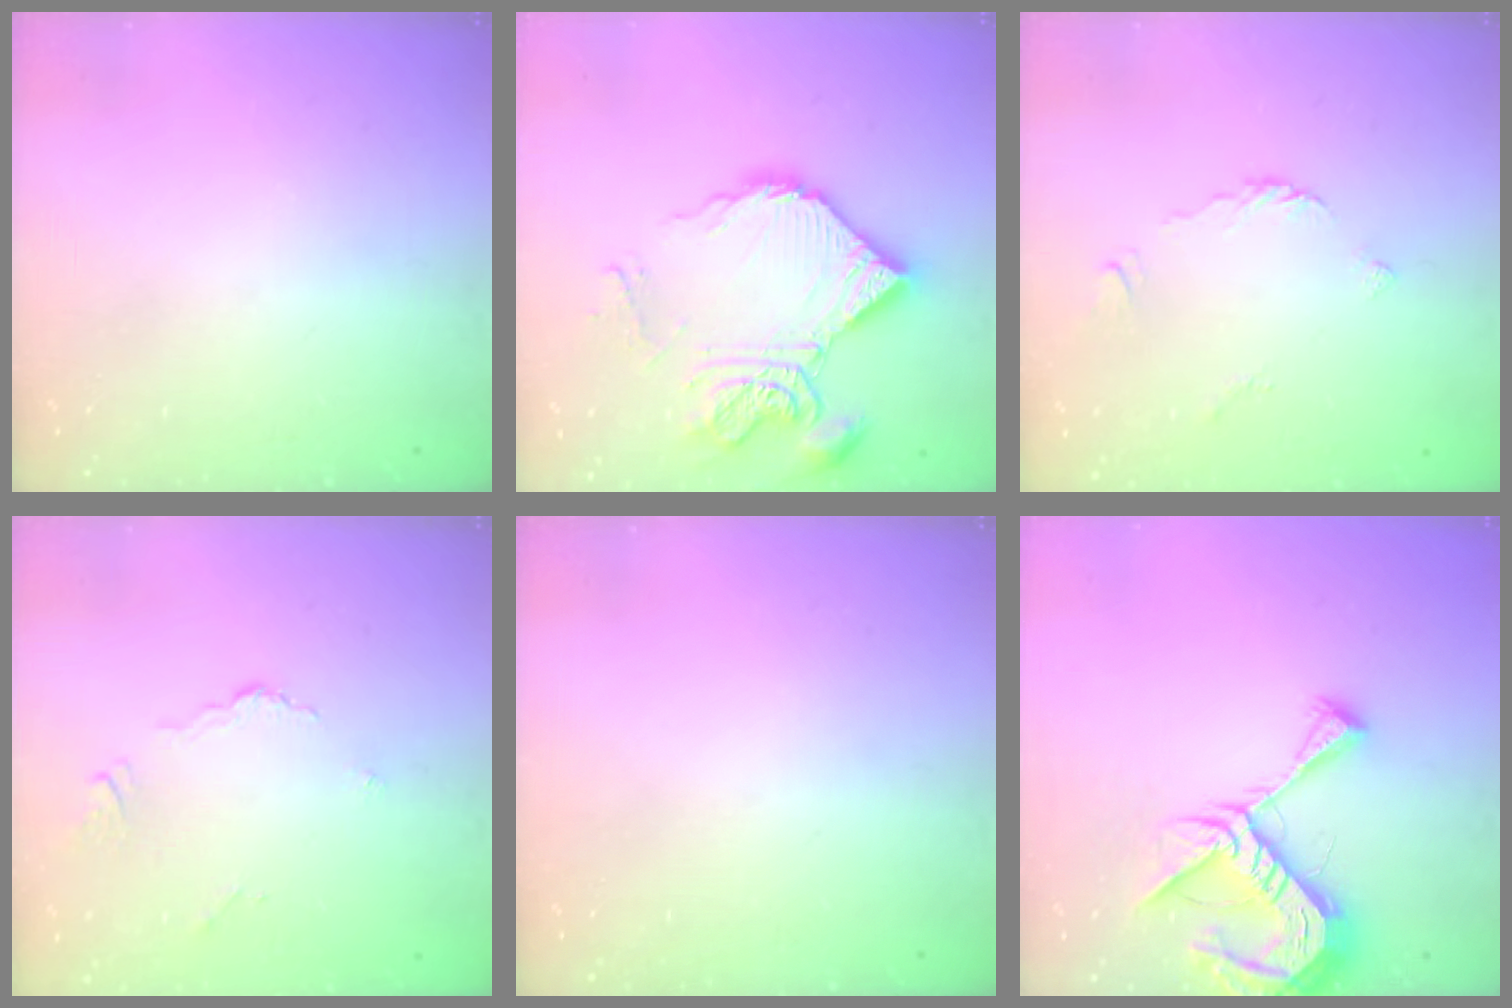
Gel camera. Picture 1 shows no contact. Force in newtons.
{"total": 17.7, "press": 17.6, "slide": 1.6}
{"total": 3.0, "press": 3.0, "slide": 0.4}
{"total": 3.1, "press": 3.0, "slide": 0.8}
{"total": 0.0}
{"total": 14.7, "press": 14.6, "slide": 1.4}